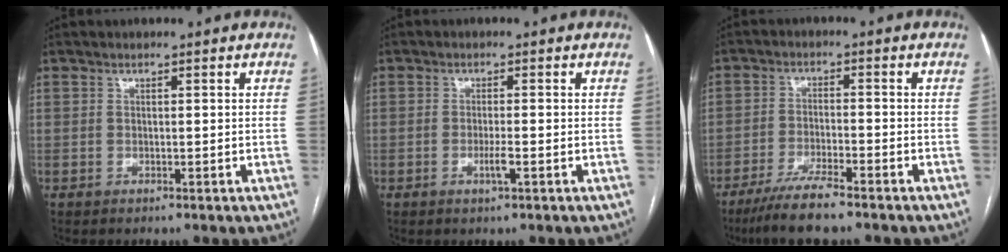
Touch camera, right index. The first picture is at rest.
{"total": 2.0, "force": [-0.7, 0.0, 1.8], "torque": [-0.035, -0.003, -0.013]}
{"total": 7.0, "force": [-5.5, 0.4, 4.3], "torque": [-0.085, -0.019, -0.102]}